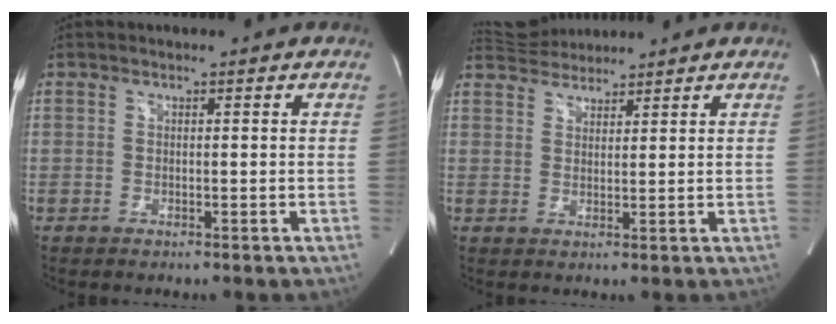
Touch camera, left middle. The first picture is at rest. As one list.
[{"total": 5.4, "force": [5.3, 1.0, 0.7], "torque": [-0.018, 0.024, 0.096]}]